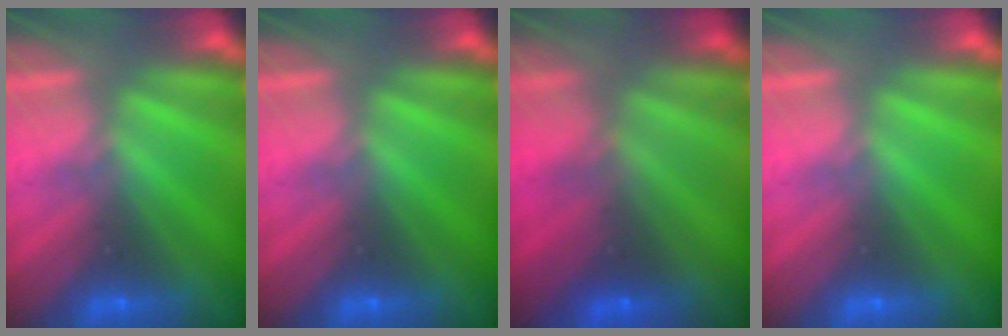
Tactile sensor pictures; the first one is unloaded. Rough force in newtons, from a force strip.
{"total": 0.0}
{"total": 2.9}
{"total": 0.0}